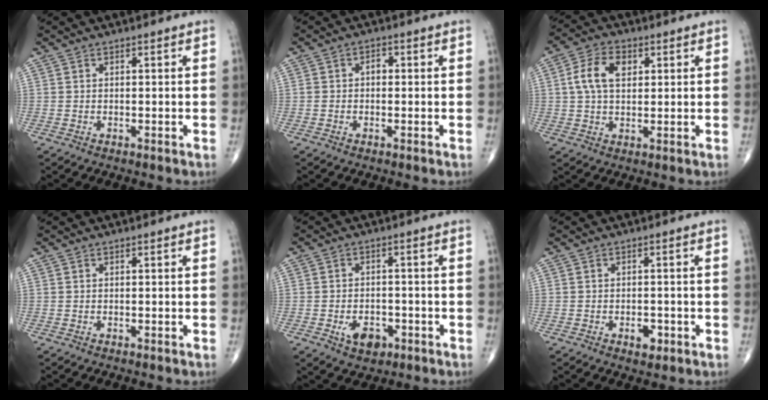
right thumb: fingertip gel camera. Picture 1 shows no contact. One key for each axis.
{"total": 1.8, "fx": -0.1, "fy": 1.3, "fz": 1.2, "tx": -0.011, "ty": 0.007, "tz": -0.005}
{"total": 7.7, "fx": 1.8, "fy": 4.8, "fz": 5.8, "tx": -0.107, "ty": 0.010, "tz": 0.032}
{"total": 0.0}
{"total": 5.3, "fx": -2.3, "fy": 3.4, "fz": 3.3, "tx": -0.037, "ty": 0.011, "tz": -0.031}
{"total": 2.6, "fx": -1.1, "fy": 1.5, "fz": 1.8, "tx": -0.018, "ty": 0.003, "tz": -0.014}